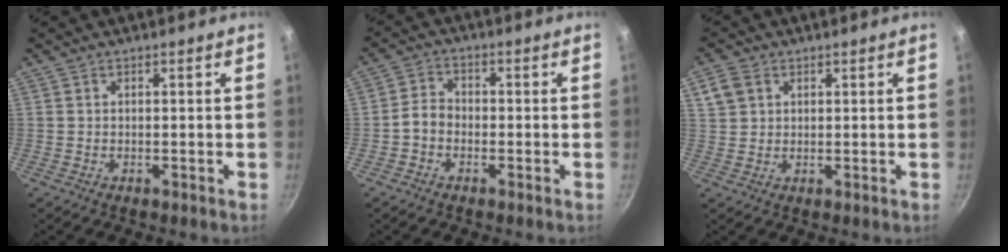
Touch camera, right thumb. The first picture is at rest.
{"total": 3.6, "force": [-1.5, 2.8, 1.8], "torque": [-0.026, 0.023, -0.038]}
{"total": 4.6, "force": [1.9, 3.6, 2.2], "torque": [-0.034, 0.002, 0.037]}